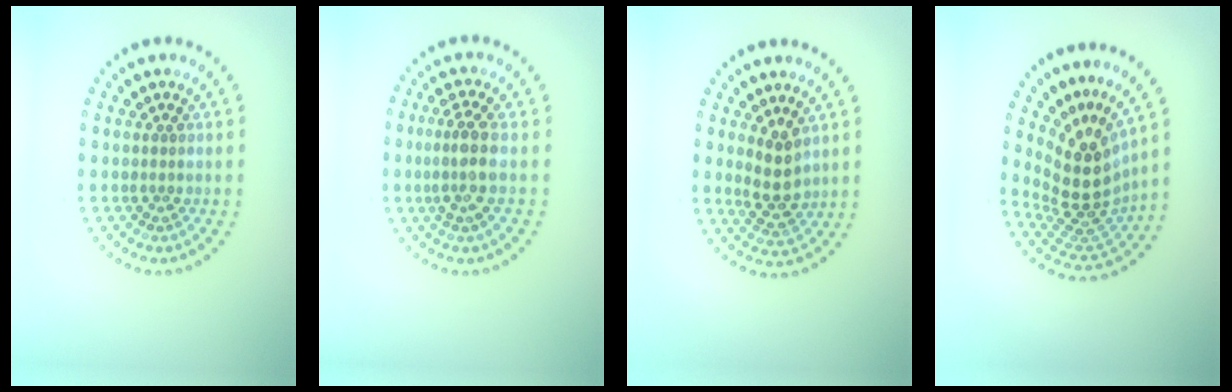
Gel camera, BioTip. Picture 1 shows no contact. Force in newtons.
{"total": 2.7, "press": 2.1, "slide": 1.6}
{"total": 3.0, "press": 2.8, "slide": 1.1}
{"total": 5.0, "press": 3.5, "slide": 3.5}